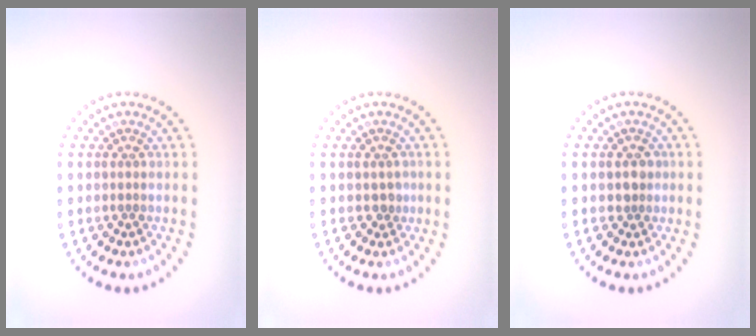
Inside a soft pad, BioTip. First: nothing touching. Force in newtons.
{"total": 0.9, "press": 0.7, "slide": 0.6}
{"total": 1.4, "press": 1.2, "slide": 0.7}